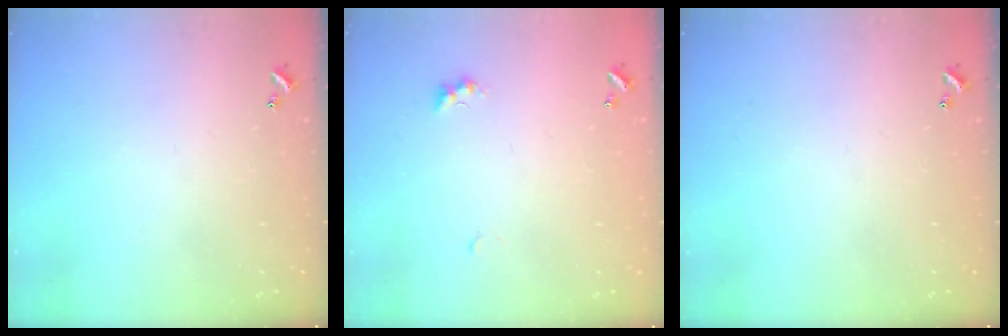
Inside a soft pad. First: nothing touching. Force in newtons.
{"total": 2.7, "press": 2.6, "slide": 0.6}
{"total": 0.0}